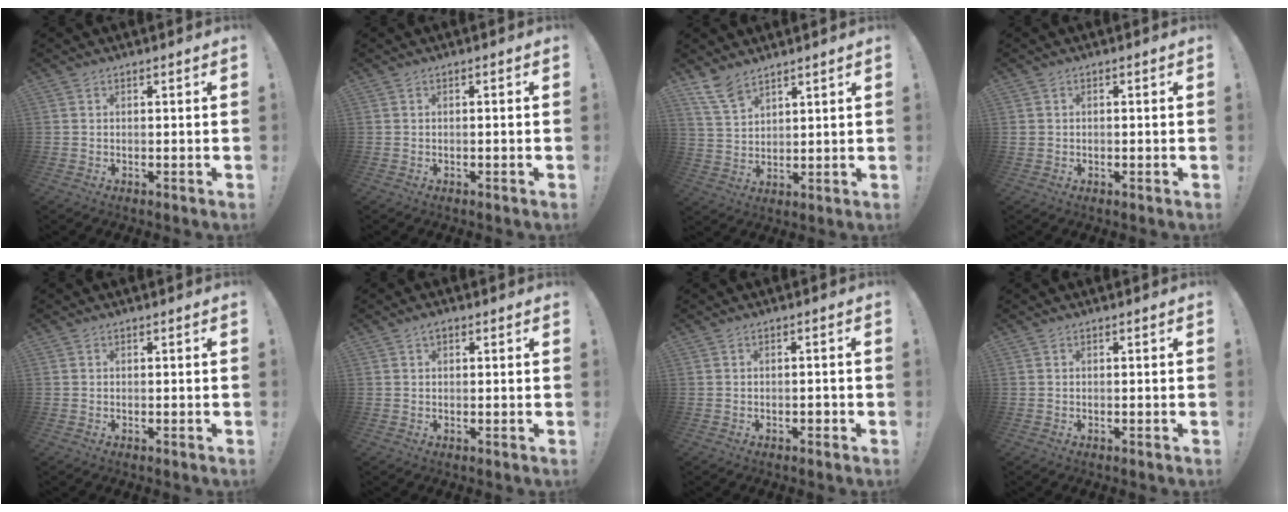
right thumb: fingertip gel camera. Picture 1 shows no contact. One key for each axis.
{"total": 0.9, "fx": -0.7, "fy": -0.3, "fz": 0.5, "tx": -0.016, "ty": 0.001, "tz": -0.011}
{"total": 8.2, "fx": 6.5, "fy": 3.8, "fz": 3.2, "tx": -0.059, "ty": -0.041, "tz": 0.128}
{"total": 1.2, "fx": -0.5, "fy": 0.9, "fz": 0.7, "tx": -0.018, "ty": 0.006, "tz": -0.009}
{"total": 0.0}
{"total": 1.5, "fx": 0.7, "fy": 0.9, "fz": 1.0, "tx": -0.012, "ty": -0.001, "tz": 0.013}
{"total": 1.5, "fx": -1.0, "fy": 0.4, "fz": 1.1, "tx": -0.023, "ty": 0.006, "tz": -0.016}
{"total": 0.0}